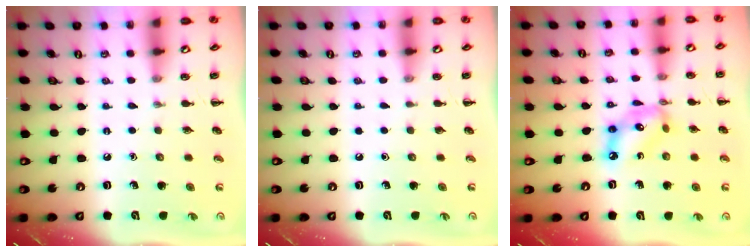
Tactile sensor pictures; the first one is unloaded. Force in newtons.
{"total": 0.0}
{"total": 11.1, "press": 10.7, "slide": 2.8}